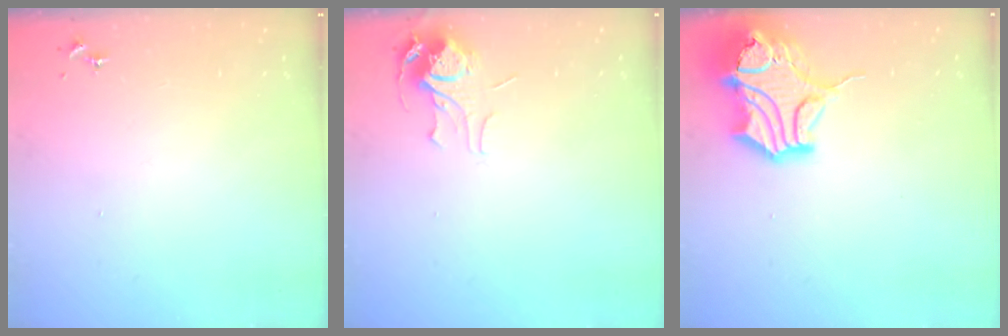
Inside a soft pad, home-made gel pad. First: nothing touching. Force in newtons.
{"total": 7.1, "press": 7.1, "slide": 0.2}
{"total": 19.8, "press": 19.6, "slide": 2.6}